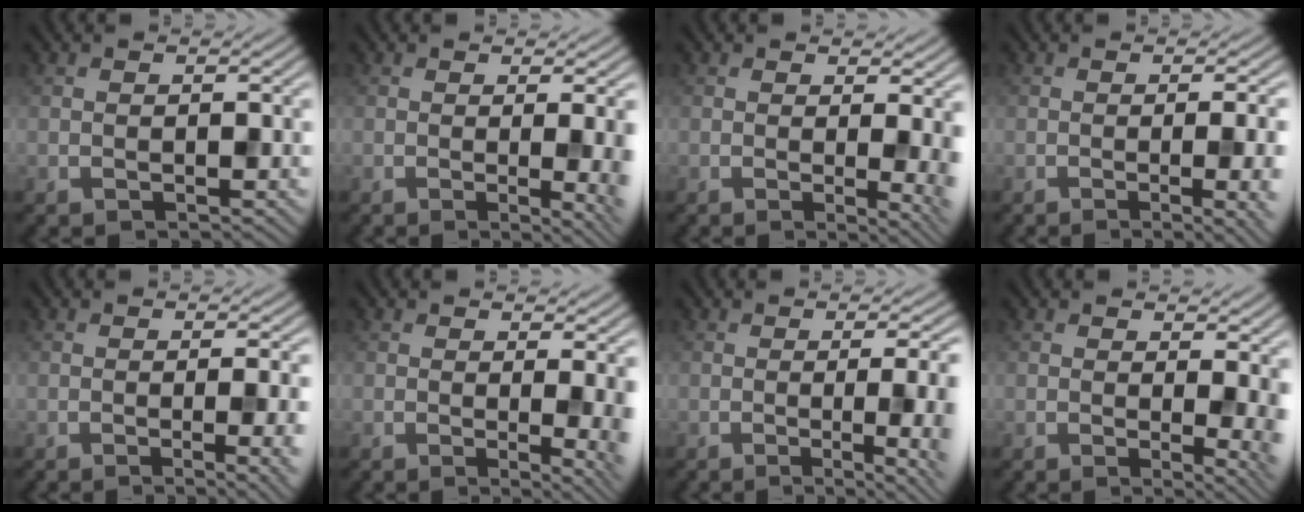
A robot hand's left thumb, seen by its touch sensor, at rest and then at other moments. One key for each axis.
{"total": 5.7, "fx": -0.4, "fy": 1.6, "fz": 5.4, "tx": -0.068, "ty": -0.010, "tz": -0.001}
{"total": 4.7, "fx": 0.3, "fy": 1.1, "fz": 4.5, "tx": -0.064, "ty": -0.007, "tz": 0.003}
{"total": 8.8, "fx": -1.4, "fy": 3.3, "fz": 8.0, "tx": -0.069, "ty": 0.002, "tz": -0.013}
{"total": 7.6, "fx": -1.2, "fy": 2.9, "fz": 6.9, "tx": -0.061, "ty": 0.000, "tz": -0.009}
{"total": 5.0, "fx": 0.0, "fy": 1.2, "fz": 4.9, "tx": -0.069, "ty": -0.009, "tz": -0.001}
{"total": 10.0, "fx": -1.5, "fy": 3.2, "fz": 9.4, "tx": -0.093, "ty": -0.004, "tz": -0.022}
{"total": 4.9, "fx": 0.8, "fy": 1.3, "fz": 4.7, "tx": -0.063, "ty": -0.008, "tz": 0.008}